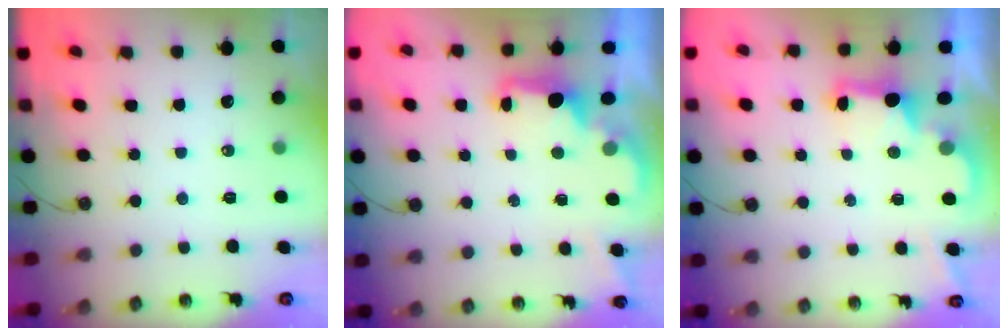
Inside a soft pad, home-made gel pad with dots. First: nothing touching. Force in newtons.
{"total": 2.2, "press": 2.0, "slide": 0.8}
{"total": 2.4, "press": 2.3, "slide": 0.7}